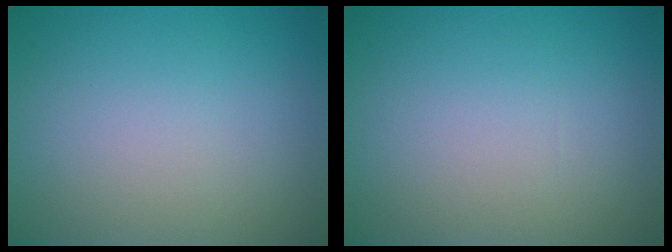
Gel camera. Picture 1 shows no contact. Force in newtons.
{"total": 0.0}